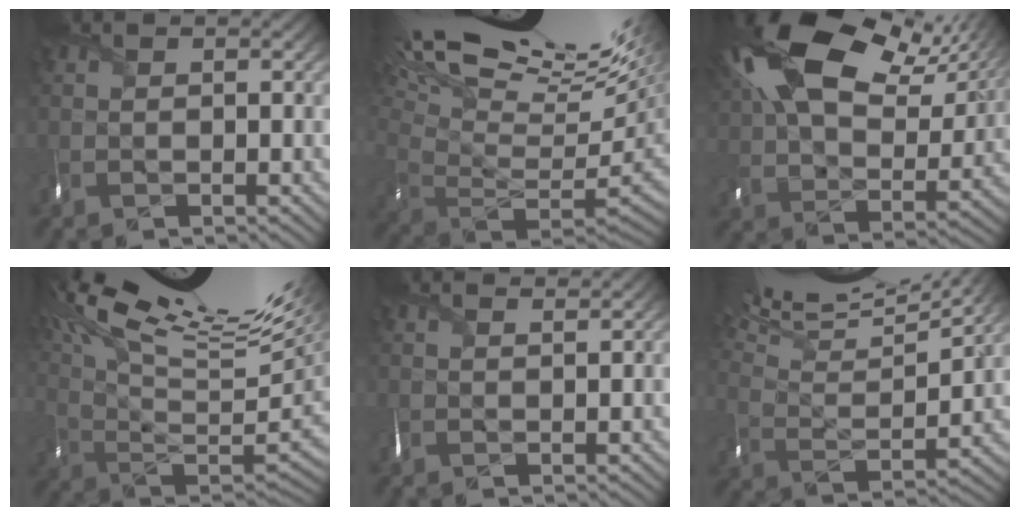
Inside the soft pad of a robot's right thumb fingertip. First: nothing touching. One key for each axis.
{"total": 19.1, "fx": 9.6, "fy": 5.3, "fz": 15.7, "tx": -0.250, "ty": 0.050, "tz": 0.187}
{"total": 20.5, "fx": 10.4, "fy": 11.0, "fz": 13.9, "tx": -0.300, "ty": 0.053, "tz": 0.167}
{"total": 21.9, "fx": 13.4, "fy": 5.8, "fz": 16.4, "tx": -0.308, "ty": 0.058, "tz": 0.223}
{"total": 2.8, "fx": 2.4, "fy": 0.3, "fz": 1.4, "tx": -0.036, "ty": 0.011, "tz": 0.036}
{"total": 16.4, "fx": 13.1, "fy": 3.8, "fz": 9.2, "tx": -0.211, "ty": 0.024, "tz": 0.195}